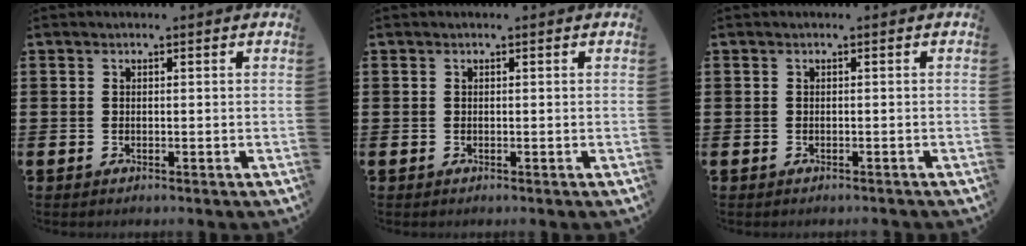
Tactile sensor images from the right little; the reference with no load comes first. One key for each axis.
{"total": 0.0}
{"total": 0.0}